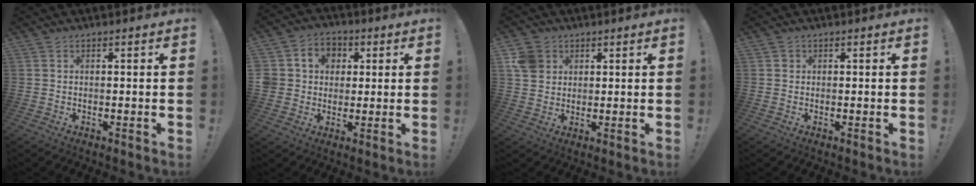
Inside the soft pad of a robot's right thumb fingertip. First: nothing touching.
{"total": 8.1, "force": [1.0, 7.7, 2.3], "torque": [-0.034, -0.004, 0.025]}
{"total": 6.8, "force": [2.6, 5.9, 2.3], "torque": [-0.046, -0.001, 0.053]}
{"total": 0.9, "force": [0.2, 0.8, 0.2], "torque": [0.002, 0.001, 0.003]}